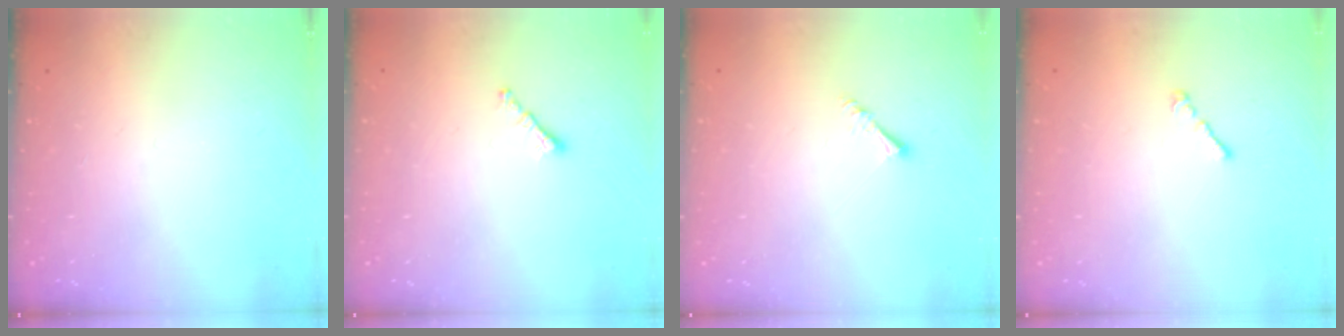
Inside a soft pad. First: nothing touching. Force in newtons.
{"total": 0.7, "press": 0.6, "slide": 0.4}
{"total": 1.6, "press": 1.6, "slide": 0.3}
{"total": 1.0, "press": 0.9, "slide": 0.5}